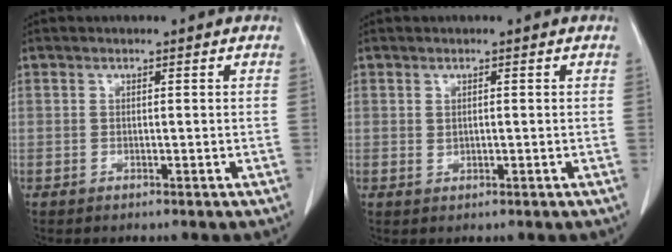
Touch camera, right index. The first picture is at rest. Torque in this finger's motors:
{"motor_torque": [0.07, 0.02, 0.01, 0.01]}